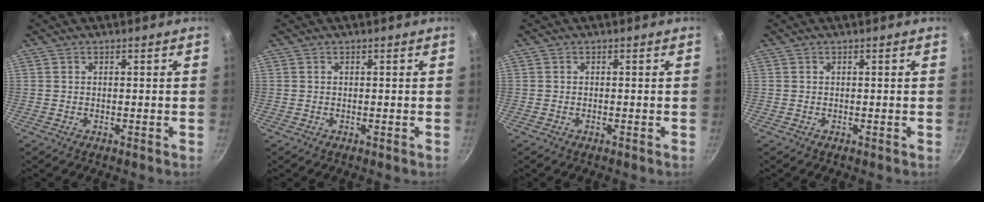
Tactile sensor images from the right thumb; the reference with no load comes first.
{"total": 0.0}
{"total": 0.0}
{"total": 0.0}